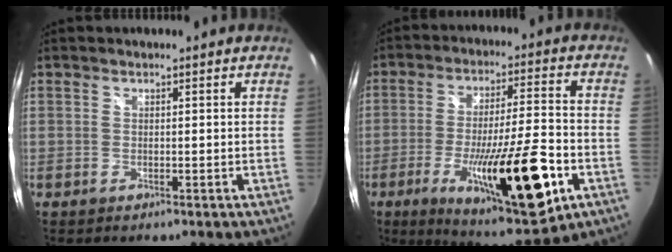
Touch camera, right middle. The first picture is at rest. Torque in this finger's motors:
{"motor_torque": [2.14, 0.00, 1.05, 0.21]}